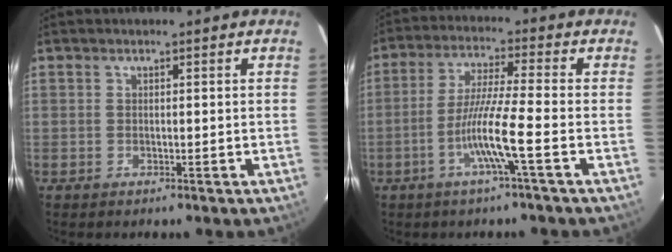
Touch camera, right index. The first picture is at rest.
{"total": 8.5, "force": [-3.1, -1.2, 7.8], "torque": [-0.149, -0.005, -0.064]}